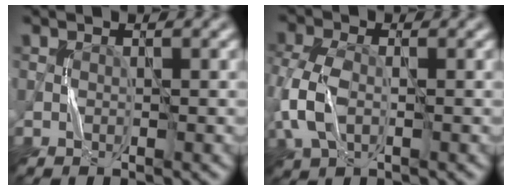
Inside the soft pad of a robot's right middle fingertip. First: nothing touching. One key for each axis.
{"total": 5.1, "fx": -1.0, "fy": 3.2, "fz": 3.8, "tx": -0.104, "ty": 0.003, "tz": -0.025}